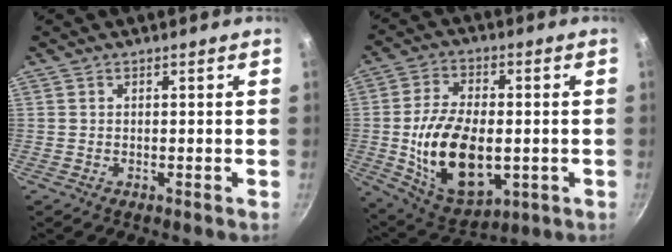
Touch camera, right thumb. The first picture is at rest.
{"total": 18.5, "force": [-2.1, 10.7, 14.9], "torque": [-0.252, 0.001, -0.021]}